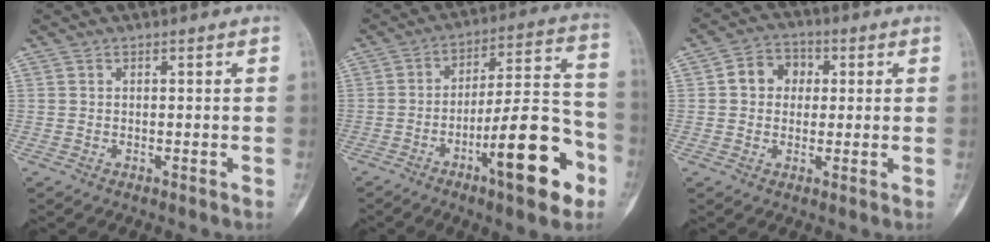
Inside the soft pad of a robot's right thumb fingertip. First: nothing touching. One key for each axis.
{"total": 18.3, "fx": -8.0, "fy": 4.6, "fz": 15.8, "tx": -0.228, "ty": 0.054, "tz": -0.119}
{"total": 6.6, "fx": 1.0, "fy": 5.5, "fz": 3.4, "tx": -0.024, "ty": 0.013, "tz": 0.008}